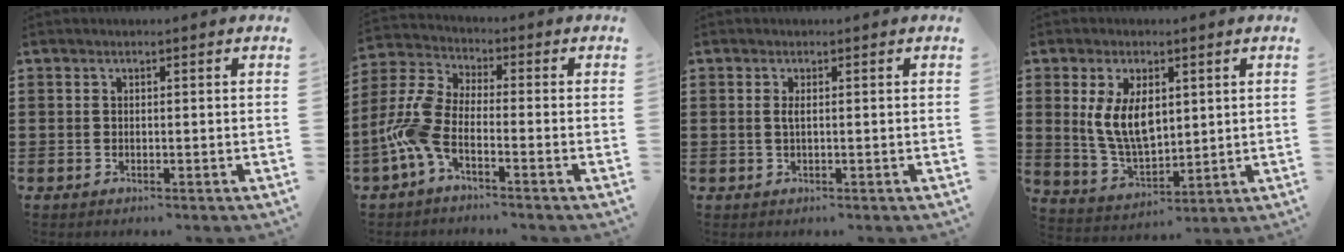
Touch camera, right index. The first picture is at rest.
{"total": 8.0, "force": [-3.6, 3.5, 6.2], "torque": [-0.178, -0.017, -0.079]}
{"total": 1.0, "force": [0.1, 0.1, 1.0], "torque": [-0.020, 0.000, 0.003]}
{"total": 8.3, "force": [2.1, 4.5, 6.7], "torque": [-0.149, 0.007, 0.038]}